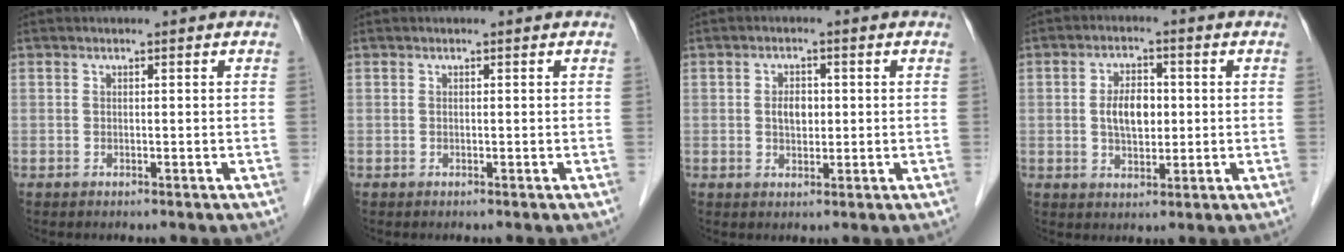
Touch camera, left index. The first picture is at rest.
{"total": 0.0}
{"total": 2.7, "force": [-0.1, 1.8, 2.1], "torque": [-0.038, -0.002, 0.002]}
{"total": 5.3, "force": [0.0, 3.0, 4.4], "torque": [-0.088, 0.002, 0.003]}